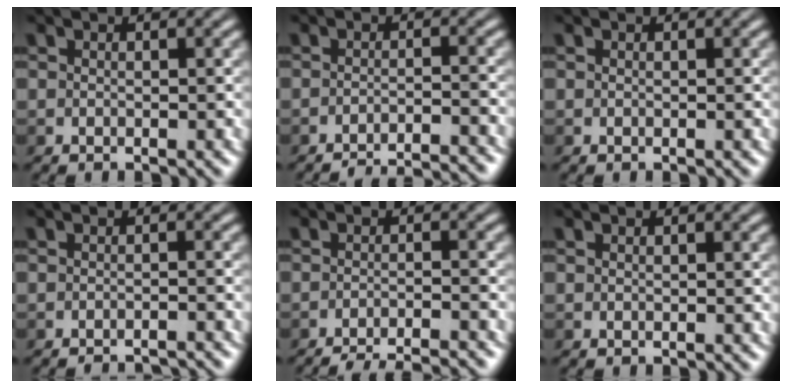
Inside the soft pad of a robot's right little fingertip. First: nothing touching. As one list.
[{"total": 6.1, "force": [-5.8, 0.8, 1.9], "torque": [-0.003, 0.007, -0.079]}, {"total": 0.0}, {"total": 1.9, "force": [-1.7, 0.0, 0.8], "torque": [-0.003, 0.001, -0.030]}, {"total": 6.4, "force": [-5.8, 0.9, 2.6], "torque": [-0.016, -0.005, -0.083]}, {"total": 0.0}]